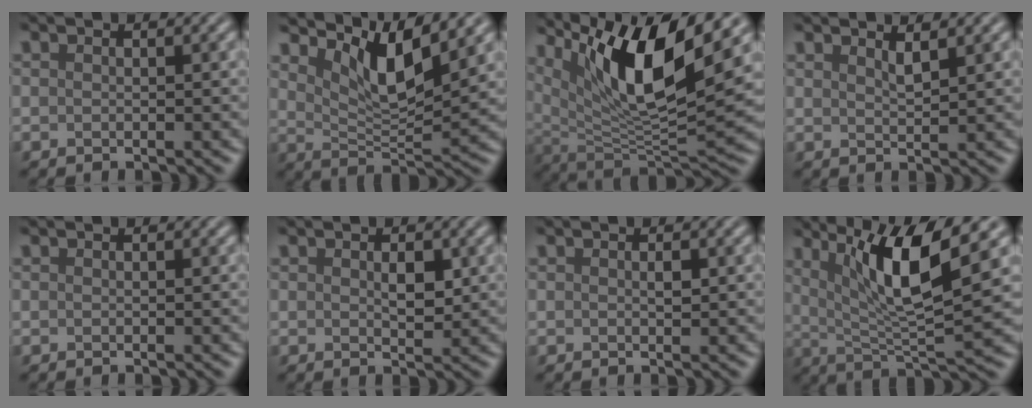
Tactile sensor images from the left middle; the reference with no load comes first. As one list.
[{"total": 5.8, "force": [3.6, 1.5, 4.3], "torque": [-0.082, -0.008, 0.066]}, {"total": 11.5, "force": [5.8, 2.7, 9.5], "torque": [-0.163, -0.006, 0.113]}, {"total": 1.3, "force": [1.1, 0.1, 0.6], "torque": [-0.012, 0.002, 0.020]}, {"total": 0.0}, {"total": 1.8, "force": [0.4, 1.0, 1.5], "torque": [-0.023, 0.000, 0.008]}, {"total": 0.7, "force": [0.2, 0.3, 0.6], "torque": [-0.009, 0.003, 0.003]}, {"total": 8.7, "force": [3.4, 1.7, 7.8], "torque": [-0.128, -0.006, 0.063]}]